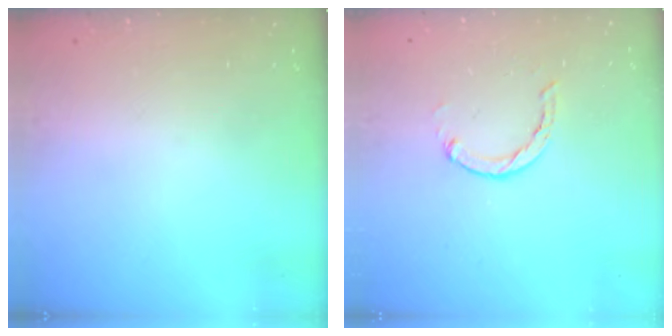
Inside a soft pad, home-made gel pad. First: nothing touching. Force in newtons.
{"total": 2.7, "press": 2.7, "slide": 0.5}